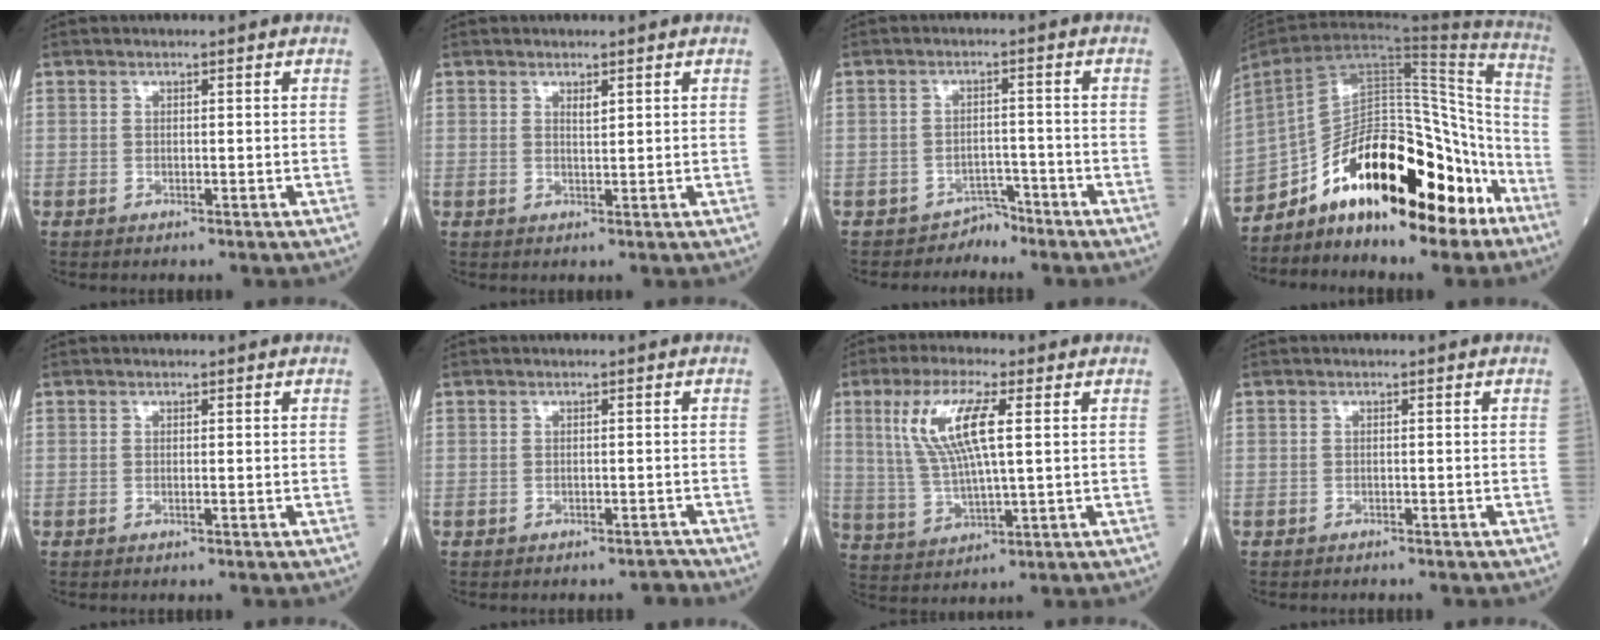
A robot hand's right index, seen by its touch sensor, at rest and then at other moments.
{"total": 1.1, "force": [0.8, 0.0, 0.8], "torque": [-0.017, -0.003, 0.014]}
{"total": 2.4, "force": [-2.2, 0.7, -0.8], "torque": [0.020, 0.003, -0.033]}
{"total": 20.9, "force": [-13.8, 7.5, 13.8], "torque": [-0.201, 0.042, -0.224]}
{"total": 0.0}
{"total": 1.1, "force": [-1.1, 0.3, 0.1], "torque": [0.006, 0.001, -0.015]}
{"total": 10.2, "force": [3.0, 1.6, 9.6], "torque": [-0.208, 0.009, 0.061]}
{"total": 1.0, "force": [-0.9, 0.2, 0.3], "torque": [-0.009, -0.001, -0.012]}